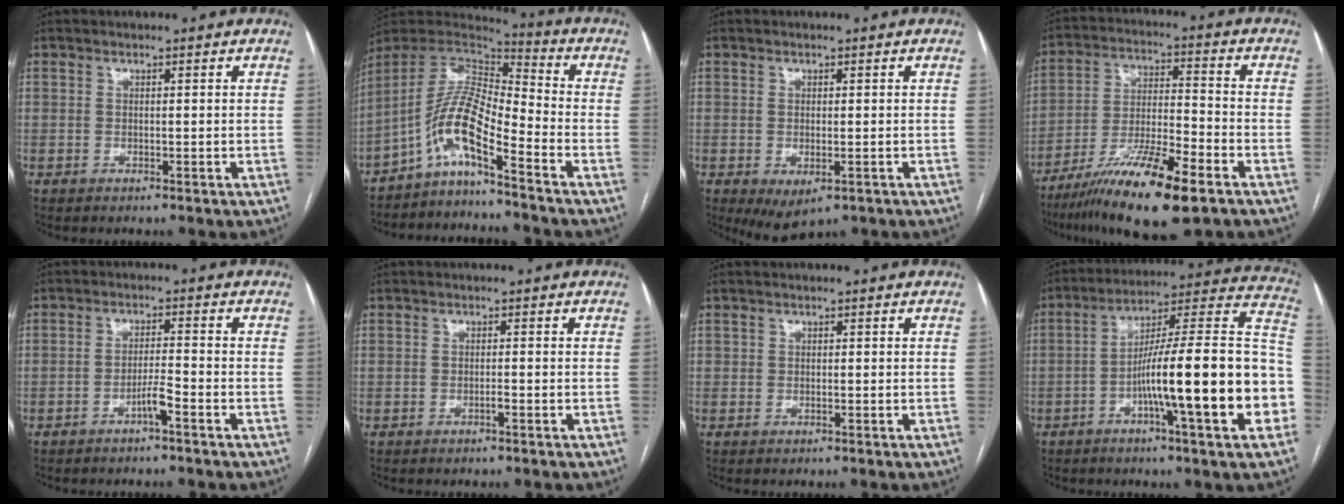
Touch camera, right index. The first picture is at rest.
{"total": 10.4, "force": [-6.5, 1.1, 8.1], "torque": [-0.162, 0.022, -0.123]}
{"total": 4.5, "force": [-2.0, 2.1, 3.4], "torque": [-0.048, -0.011, -0.018]}
{"total": 15.7, "force": [-9.7, 1.8, 12.1], "torque": [-0.228, -0.030, -0.172]}
{"total": 2.9, "force": [-1.8, 0.0, 2.3], "torque": [-0.040, 0.000, -0.033]}
{"total": 0.6, "force": [-0.4, 0.1, 0.5], "torque": [-0.011, 0.000, -0.006]}
{"total": 0.5, "force": [0.2, 0.5, 0.1], "torque": [0.005, 0.001, 0.000]}
{"total": 23.2, "force": [-5.8, 1.7, 22.4], "torque": [-0.261, 0.021, -0.087]}